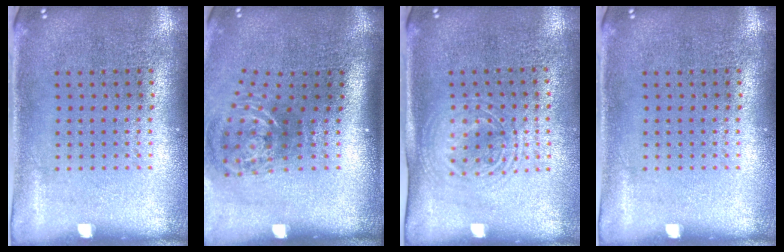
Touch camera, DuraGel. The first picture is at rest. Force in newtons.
{"total": 1.8, "press": 1.2, "slide": 1.3}
{"total": 1.5, "press": 1.3, "slide": 0.7}
{"total": 0.0}